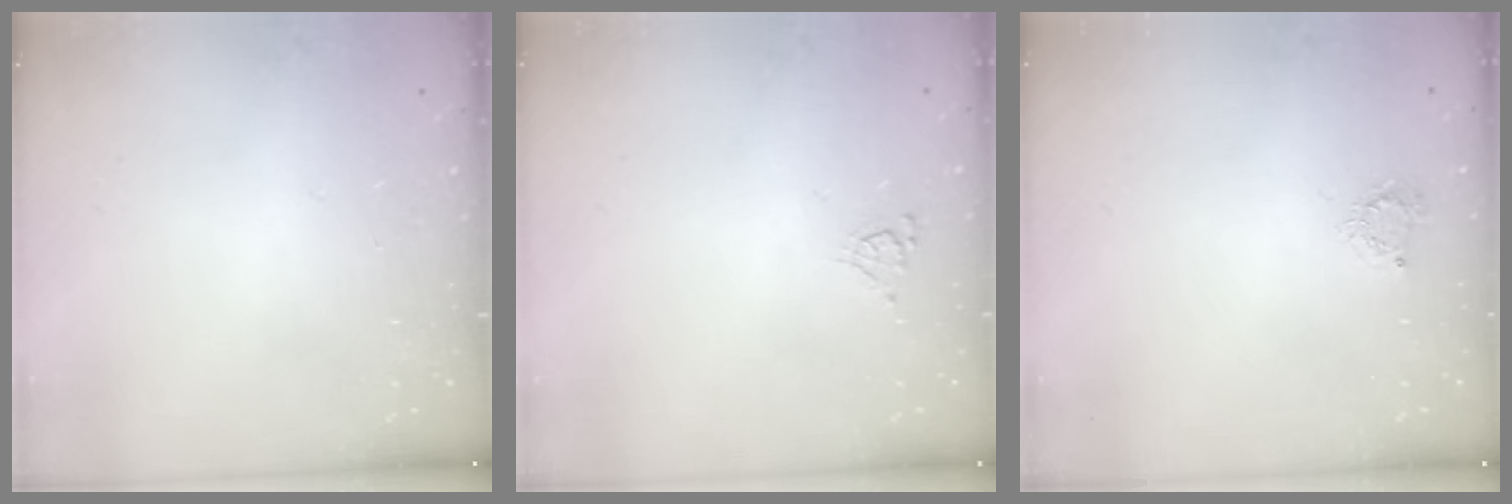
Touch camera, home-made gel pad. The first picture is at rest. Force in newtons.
{"total": 3.9, "press": 3.8, "slide": 0.4}
{"total": 3.0, "press": 3.0, "slide": 0.5}